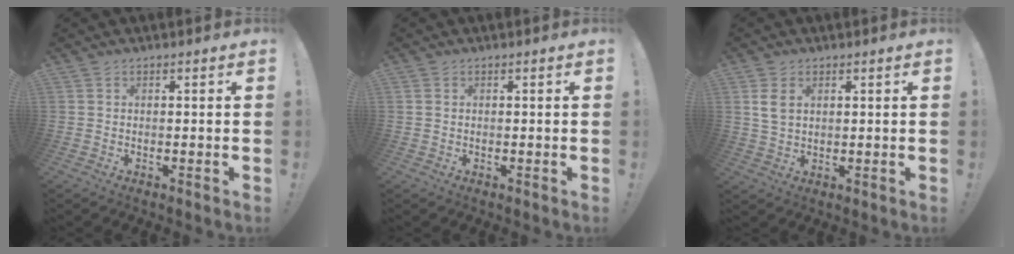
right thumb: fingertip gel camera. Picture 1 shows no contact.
{"total": 0.6, "force": [0.2, 0.5, 0.2], "torque": [-0.008, 0.005, 0.004]}
{"total": 4.5, "force": [1.7, 2.8, 3.1], "torque": [-0.061, -0.002, 0.031]}